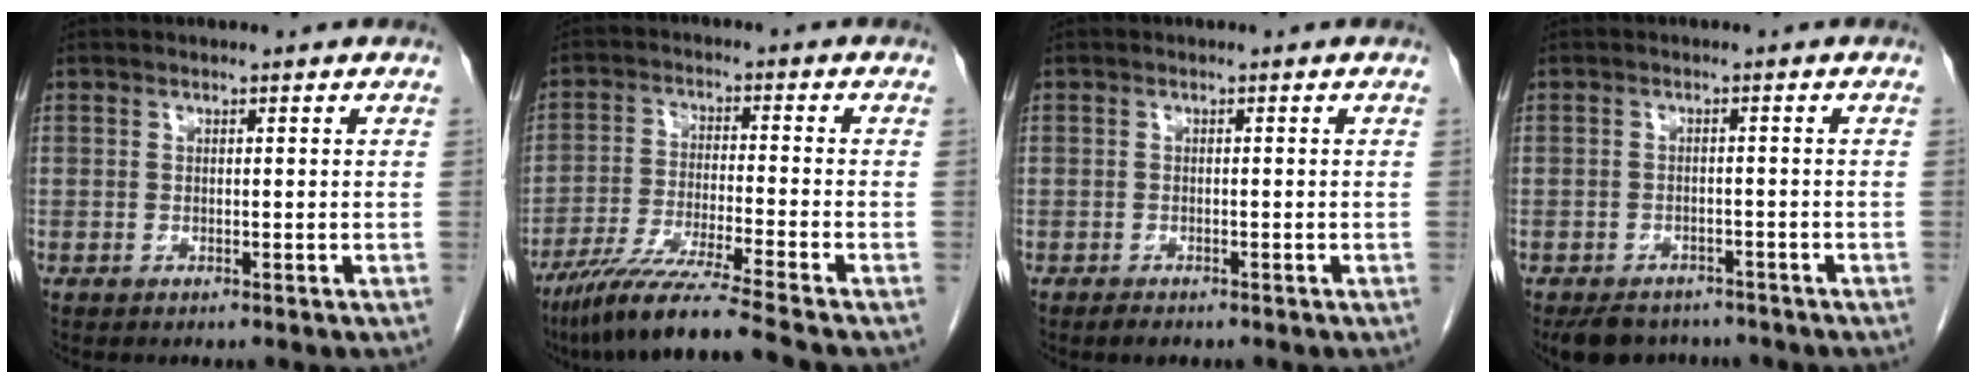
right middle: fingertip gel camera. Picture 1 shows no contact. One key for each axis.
{"total": 11.4, "fx": -9.3, "fy": -2.0, "fz": 6.3, "tx": -0.102, "ty": -0.040, "tz": -0.161}
{"total": 1.2, "fx": -1.0, "fy": 0.5, "fz": 0.6, "tx": -0.018, "ty": -0.004, "tz": -0.013}
{"total": 6.9, "fx": -5.9, "fy": 3.1, "fz": 1.6, "tx": -0.020, "ty": -0.008, "tz": -0.081}